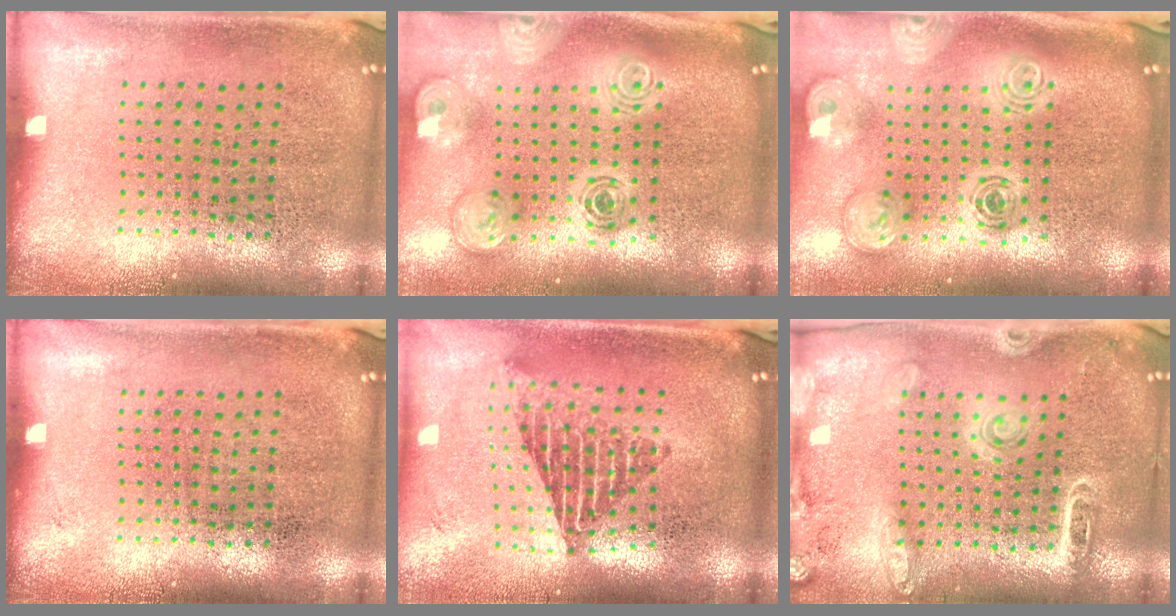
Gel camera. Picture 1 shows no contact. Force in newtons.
{"total": 2.0, "press": 1.7, "slide": 1.0}
{"total": 2.0, "press": 1.7, "slide": 1.1}
{"total": 0.0}
{"total": 2.1, "press": 1.5, "slide": 1.4}
{"total": 1.8, "press": 1.7, "slide": 0.4}